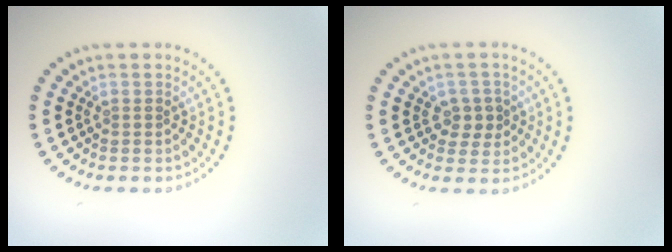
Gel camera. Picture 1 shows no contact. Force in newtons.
{"total": 2.1, "press": 2.0, "slide": 0.7}